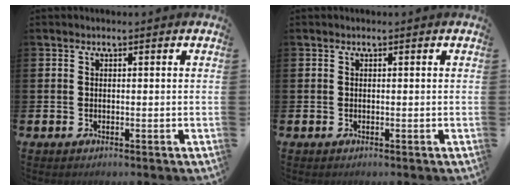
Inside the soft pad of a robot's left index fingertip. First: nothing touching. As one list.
[{"total": 0.0}]